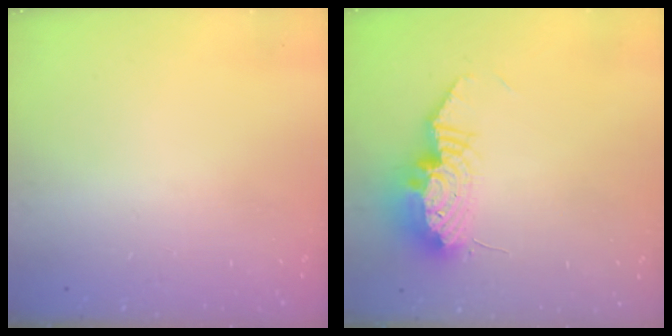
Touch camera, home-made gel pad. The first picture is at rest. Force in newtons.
{"total": 13.1, "press": 13.1, "slide": 1.0}